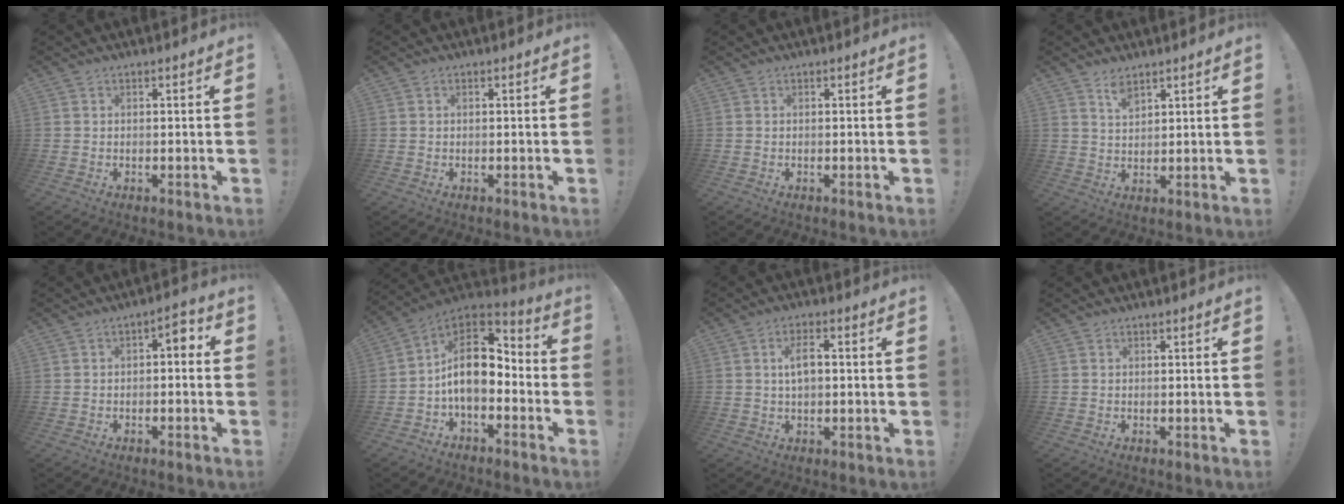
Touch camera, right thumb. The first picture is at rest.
{"total": 0.0}
{"total": 0.0}
{"total": 4.6, "force": [3.6, 1.9, 2.3], "torque": [-0.032, -0.022, 0.062]}
{"total": 3.3, "force": [-1.3, 1.7, 2.6], "torque": [-0.035, 0.007, -0.030]}
{"total": 14.3, "force": [0.6, 8.4, 11.5], "torque": [-0.197, 0.002, 0.011]}
{"total": 5.1, "force": [0.7, 2.6, 4.4], "torque": [-0.058, 0.003, 0.007]}
{"total": 0.0}